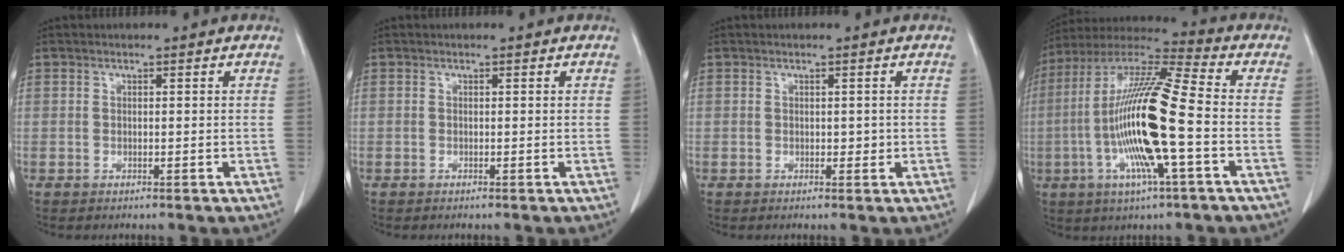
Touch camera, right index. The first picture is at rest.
{"total": 0.0}
{"total": 1.0, "force": [0.0, 0.7, 0.7], "torque": [-0.005, 0.002, 0.000]}
{"total": 18.0, "force": [-3.5, 1.0, 17.6], "torque": [-0.356, -0.004, -0.072]}